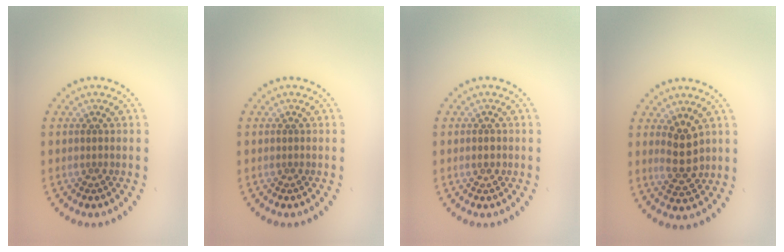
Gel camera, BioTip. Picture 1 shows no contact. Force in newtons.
{"total": 0.0}
{"total": 1.2, "press": 1.2, "slide": 0.1}
{"total": 3.0, "press": 2.9, "slide": 0.8}